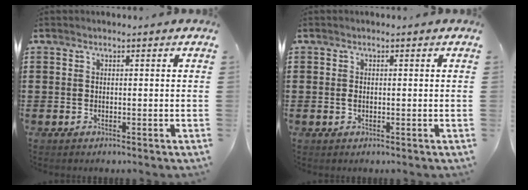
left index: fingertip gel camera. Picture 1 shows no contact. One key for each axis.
{"total": 0.9, "fx": 0.0, "fy": 0.4, "fz": 0.8, "tx": -0.017, "ty": 0.000, "tz": 0.000}